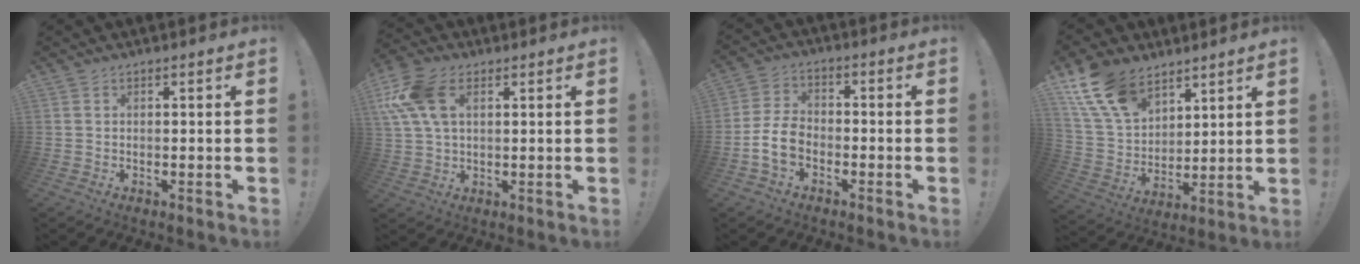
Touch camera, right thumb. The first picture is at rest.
{"total": 12.8, "force": [4.7, 7.5, 9.3], "torque": [-0.195, -0.001, 0.092]}
{"total": 8.5, "force": [-3.7, 5.4, 5.4], "torque": [-0.112, 0.014, -0.065]}
{"total": 16.2, "force": [10.6, 9.5, 7.9], "torque": [-0.158, -0.052, 0.205]}